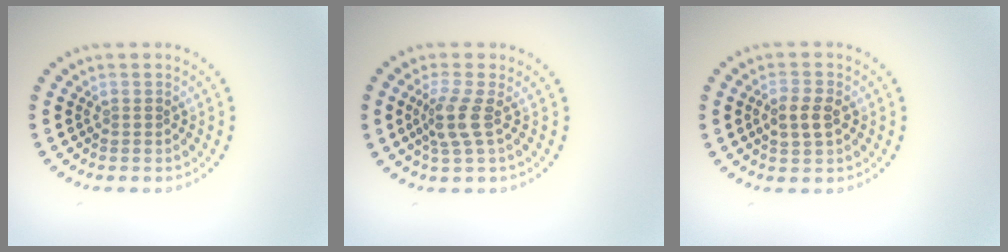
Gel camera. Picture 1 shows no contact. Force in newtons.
{"total": 2.5, "press": 1.9, "slide": 1.7}
{"total": 2.6, "press": 2.6, "slide": 0.2}